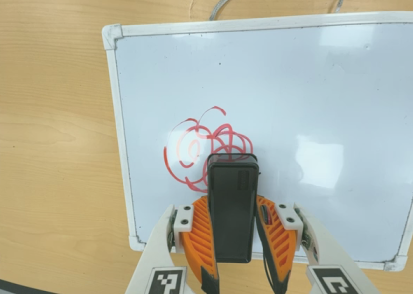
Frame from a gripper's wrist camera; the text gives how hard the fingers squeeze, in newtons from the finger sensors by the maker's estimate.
{"total": 4.4, "left": 2.8, "right": 6.0}